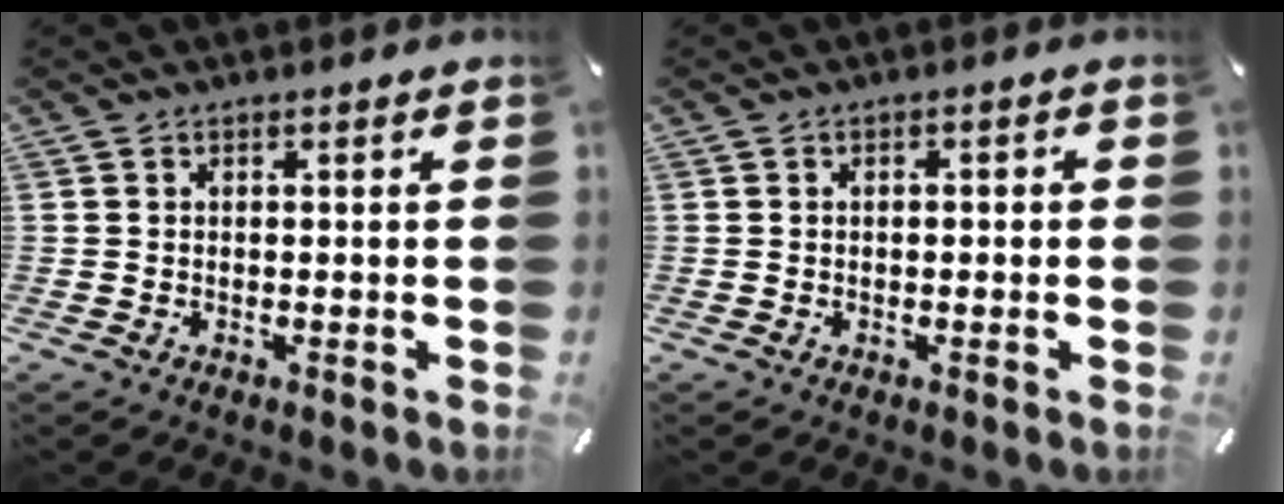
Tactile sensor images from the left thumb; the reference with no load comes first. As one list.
[{"total": 1.3, "force": [-0.4, 0.7, 1.0], "torque": [-0.018, 0.004, -0.009]}]